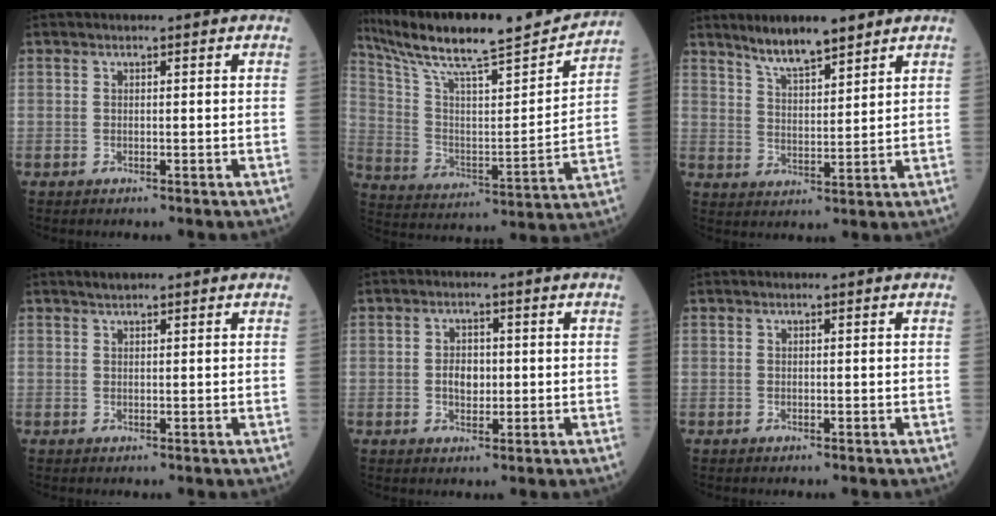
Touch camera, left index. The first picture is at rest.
{"total": 24.2, "force": [21.4, 1.4, 11.2], "torque": [-0.196, -0.012, 0.333]}
{"total": 7.5, "force": [6.1, 1.1, 4.3], "torque": [-0.085, 0.005, 0.111]}
{"total": 1.4, "force": [1.2, 0.3, 0.7], "torque": [-0.016, 0.012, 0.022]}
{"total": 3.3, "force": [-0.2, 2.1, 2.5], "torque": [-0.044, 0.005, -0.002]}
{"total": 0.0}